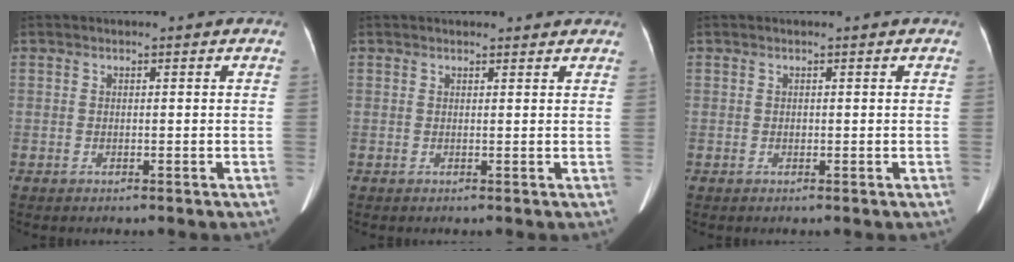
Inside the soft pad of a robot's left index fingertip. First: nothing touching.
{"total": 4.5, "force": [4.2, 1.1, 1.3], "torque": [-0.012, 0.024, 0.048]}
{"total": 0.0}